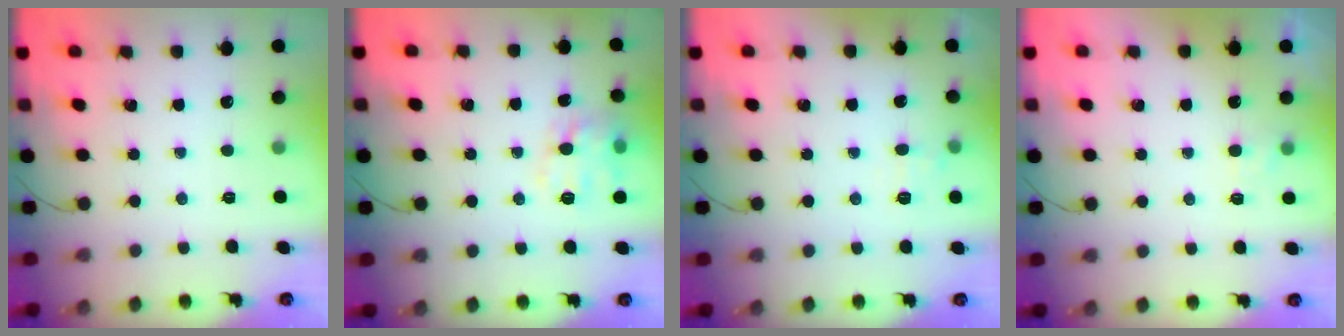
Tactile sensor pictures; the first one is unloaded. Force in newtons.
{"total": 10.3, "press": 10.3, "slide": 0.7}
{"total": 5.9, "press": 5.7, "slide": 1.7}
{"total": 2.1, "press": 1.6, "slide": 1.3}